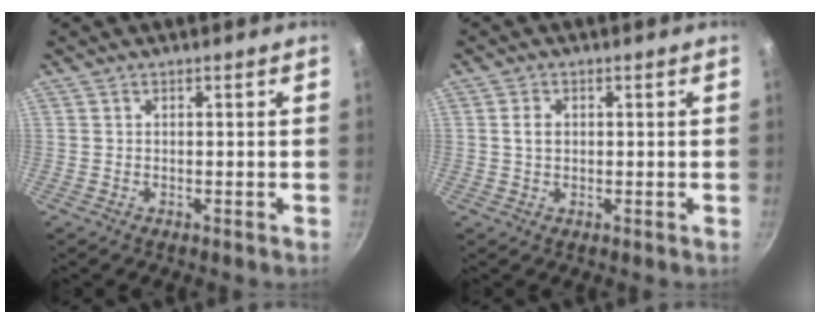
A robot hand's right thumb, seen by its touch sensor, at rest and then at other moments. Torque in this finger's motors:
{"motor_torque": [-0.45, 0.60, 0.67, 0.04, 0.01]}